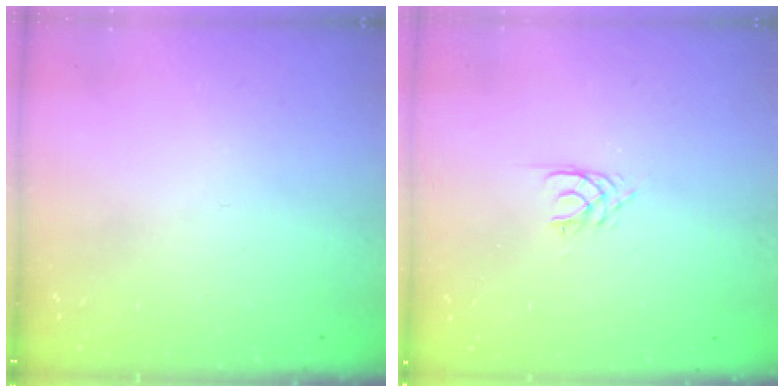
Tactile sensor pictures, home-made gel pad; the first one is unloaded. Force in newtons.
{"total": 1.7, "press": 1.7, "slide": 0.2}